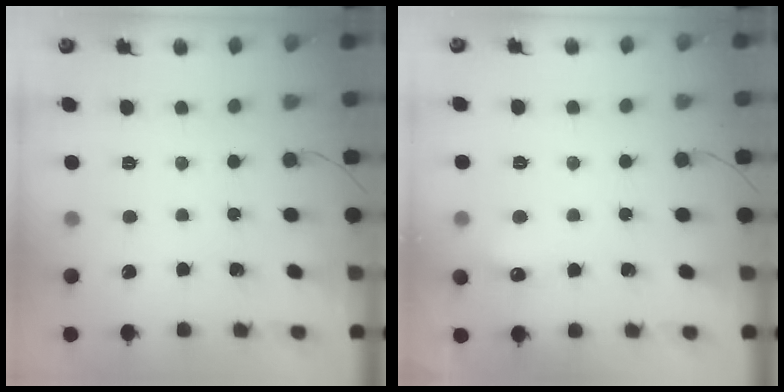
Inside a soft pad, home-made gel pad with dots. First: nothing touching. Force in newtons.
{"total": 5.6, "press": 5.4, "slide": 1.5}